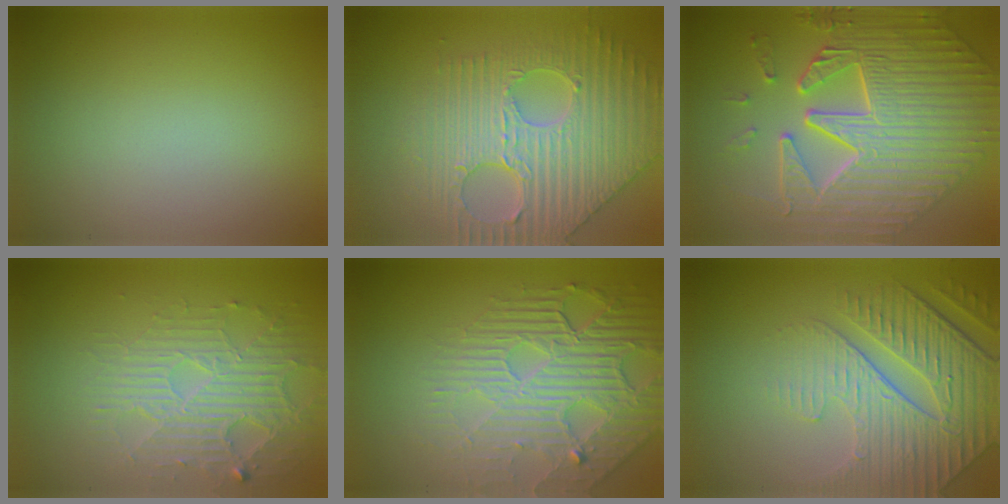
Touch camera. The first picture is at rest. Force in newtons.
{"total": 6.4, "press": 5.5, "slide": 3.3}
{"total": 10.4, "press": 7.4, "slide": 7.3}
{"total": 3.9, "press": 3.5, "slide": 1.6}
{"total": 6.1, "press": 5.0, "slide": 3.6}
{"total": 5.7, "press": 5.1, "slide": 2.6}